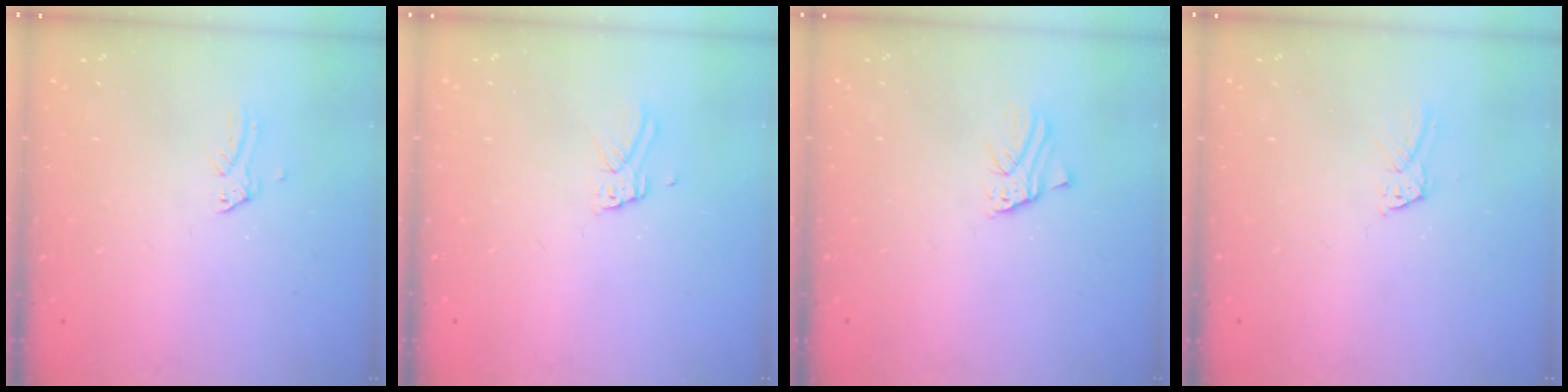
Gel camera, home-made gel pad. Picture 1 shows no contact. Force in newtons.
{"total": 2.9, "press": 2.9, "slide": 0.1}
{"total": 1.4, "press": 1.4, "slide": 0.0}
{"total": 4.4, "press": 4.4, "slide": 0.5}